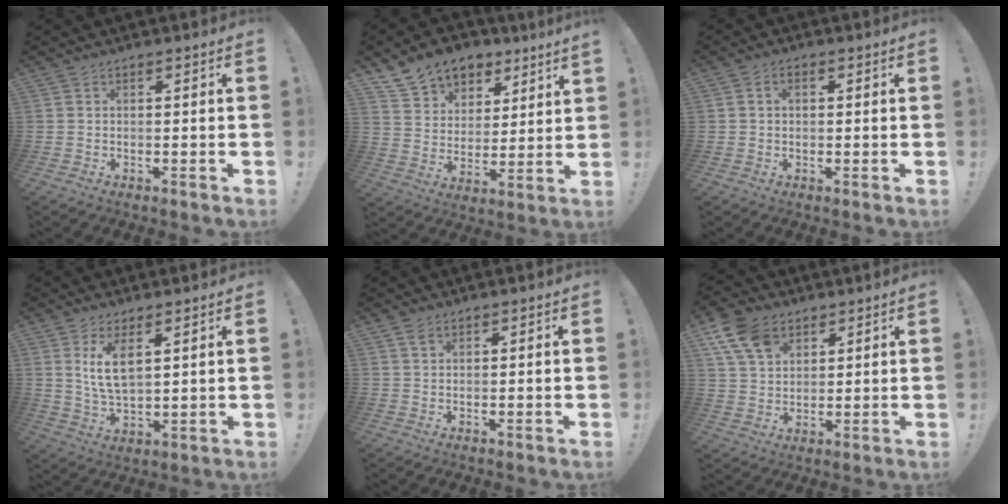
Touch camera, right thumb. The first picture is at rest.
{"total": 12.6, "force": [9.3, 7.8, 3.5], "torque": [-0.063, -0.063, 0.178]}
{"total": 1.8, "force": [0.1, 1.4, 1.2], "torque": [-0.023, 0.006, 0.000]}
{"total": 8.0, "force": [3.6, 3.3, 6.3], "torque": [-0.127, -0.016, 0.061]}
{"total": 2.0, "force": [1.3, 0.9, 1.2], "torque": [-0.024, -0.001, 0.025]}
{"total": 11.8, "force": [6.3, 7.8, 6.2], "torque": [-0.119, -0.020, 0.123]}